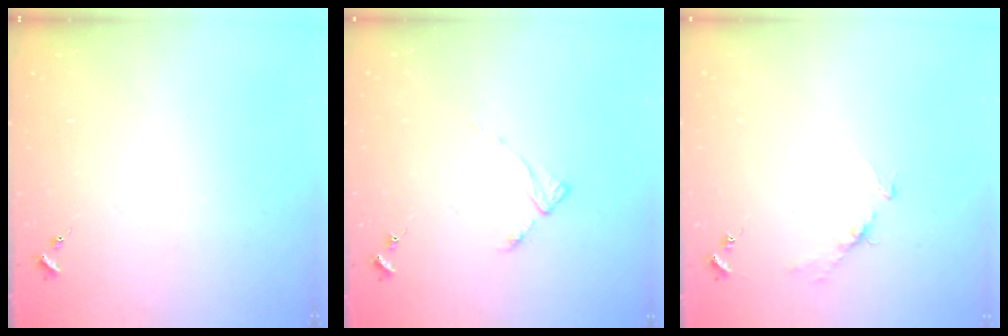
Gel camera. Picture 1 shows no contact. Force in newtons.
{"total": 3.5, "press": 3.5, "slide": 0.6}
{"total": 4.4, "press": 4.4, "slide": 0.6}